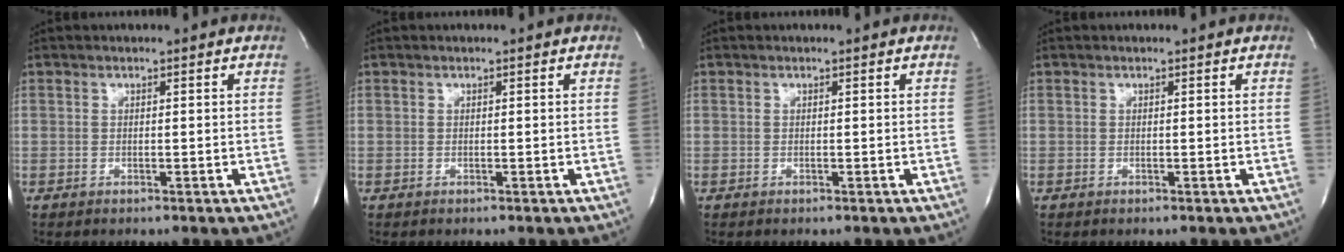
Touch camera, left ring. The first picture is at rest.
{"total": 0.0}
{"total": 0.0}
{"total": 0.0}